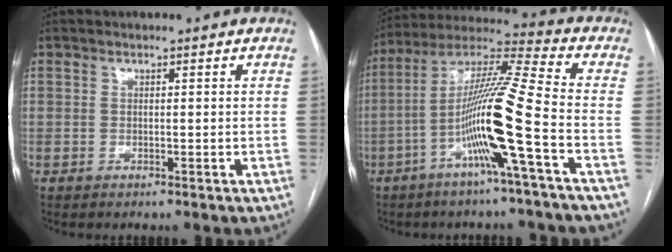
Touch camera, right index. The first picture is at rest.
{"total": 14.6, "force": [-4.7, -1.7, 13.7], "torque": [-0.261, 0.004, -0.094]}